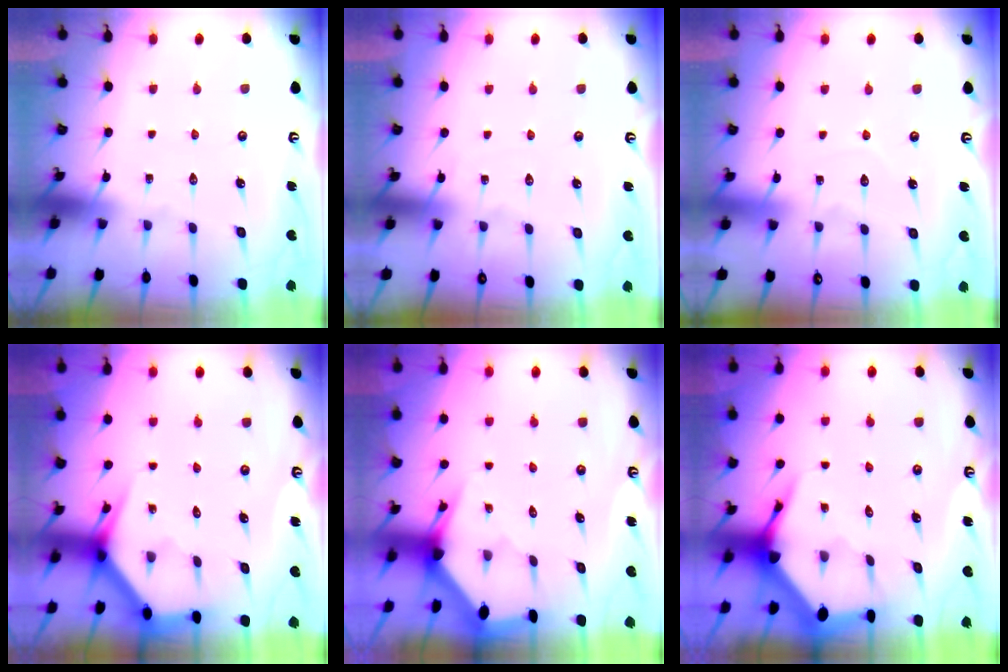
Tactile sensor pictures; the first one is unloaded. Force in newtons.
{"total": 4.8, "press": 4.7, "slide": 0.5}
{"total": 3.7, "press": 3.7, "slide": 0.4}
{"total": 3.5, "press": 3.5, "slide": 0.3}
{"total": 2.9, "press": 2.9, "slide": 0.1}
{"total": 4.7, "press": 4.7, "slide": 0.5}